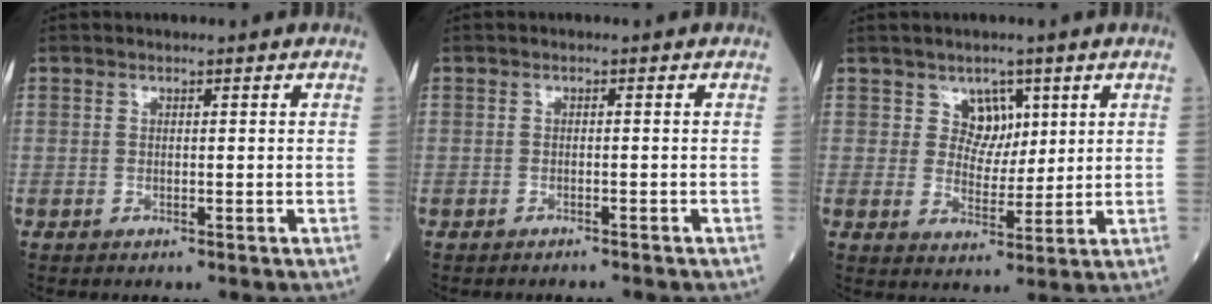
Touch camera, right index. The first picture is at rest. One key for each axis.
{"total": 3.4, "fx": -2.8, "fy": 1.1, "fz": 1.5, "tx": -0.032, "ty": -0.005, "tz": -0.033}
{"total": 4.9, "fx": 2.3, "fy": 3.8, "fz": 2.0, "tx": -0.034, "ty": 0.007, "tz": 0.045}